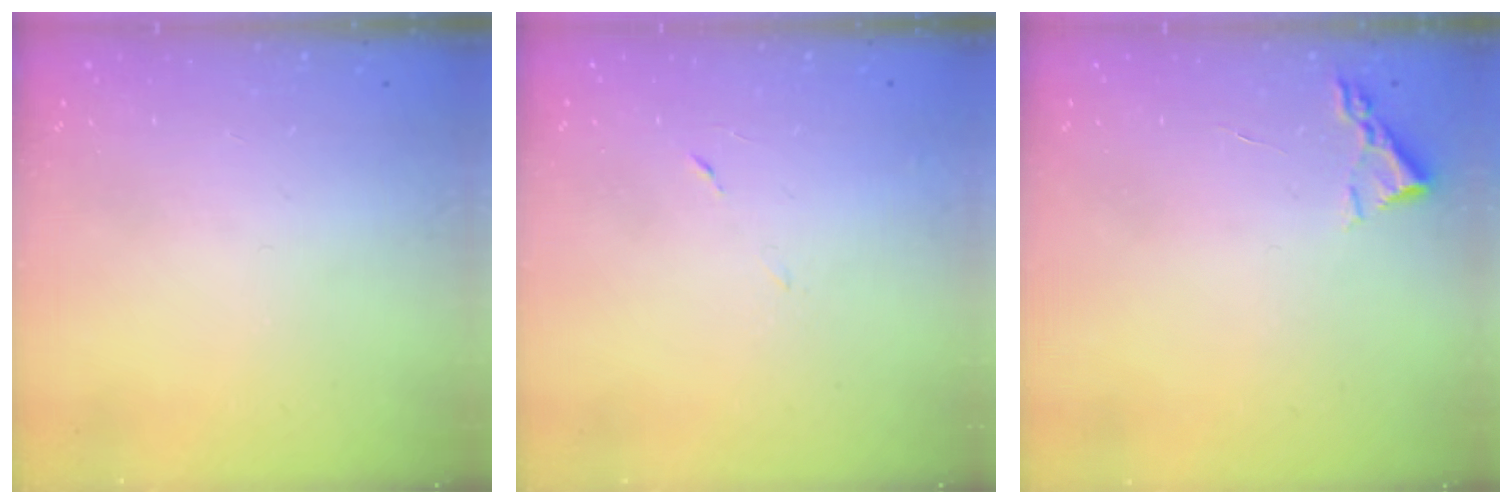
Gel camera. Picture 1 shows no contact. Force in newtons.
{"total": 5.3, "press": 5.3, "slide": 0.6}
{"total": 2.2, "press": 2.2, "slide": 0.3}